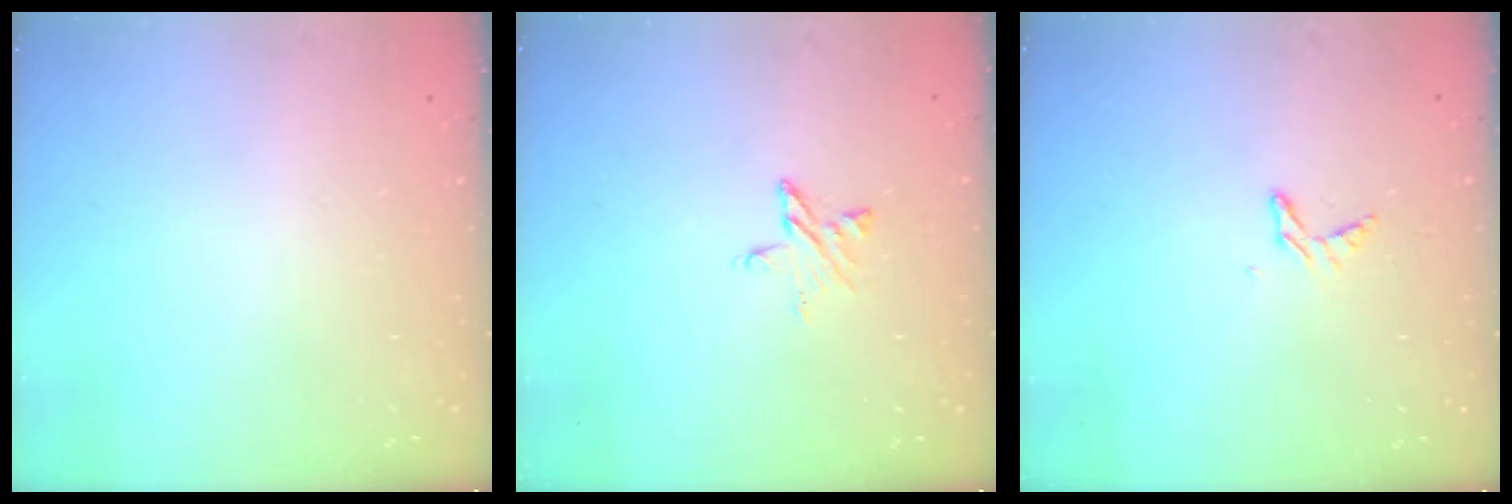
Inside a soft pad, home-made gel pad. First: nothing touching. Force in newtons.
{"total": 3.9, "press": 3.9, "slide": 0.3}
{"total": 5.1, "press": 5.1, "slide": 0.5}